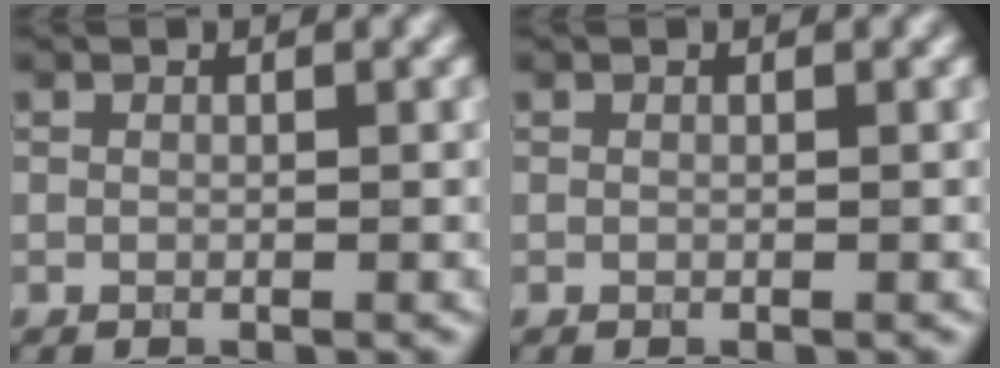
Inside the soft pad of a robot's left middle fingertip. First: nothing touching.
{"total": 0.0}